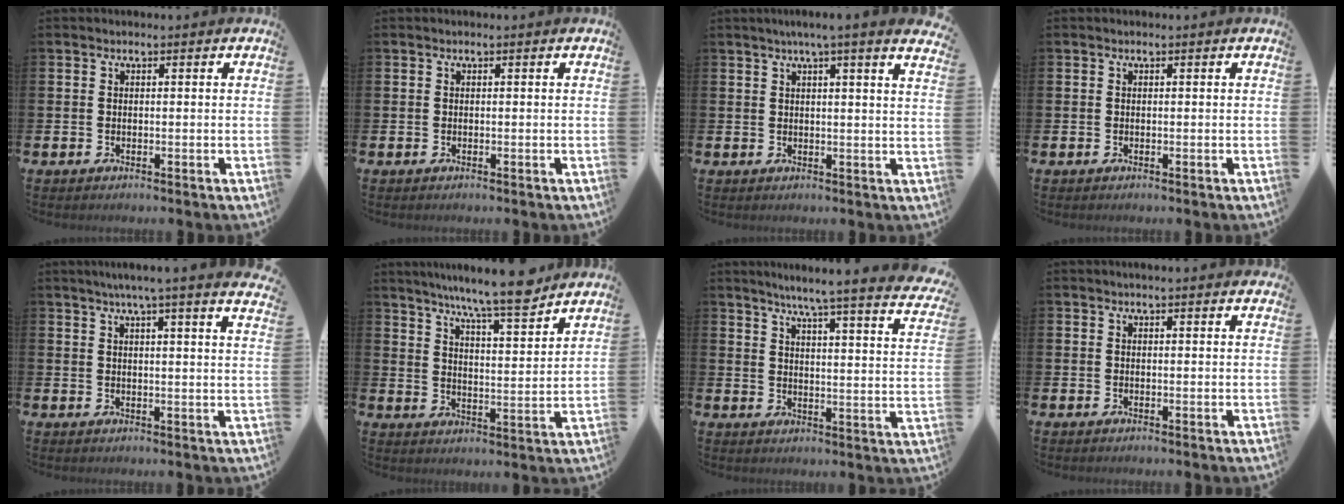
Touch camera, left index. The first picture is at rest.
{"total": 0.0}
{"total": 3.7, "force": [3.2, -0.7, 1.8], "torque": [-0.030, -0.015, 0.054]}
{"total": 0.0}
{"total": 4.6, "force": [4.1, -1.0, 1.9], "torque": [-0.036, -0.022, 0.067]}
{"total": 9.3, "force": [8.4, 0.2, 3.9], "torque": [-0.086, -0.052, 0.146]}
{"total": 5.5, "force": [4.8, -0.5, 2.6], "torque": [-0.057, -0.048, 0.071]}
{"total": 1.1, "force": [1.0, 0.0, 0.3], "torque": [0.002, -0.001, 0.017]}